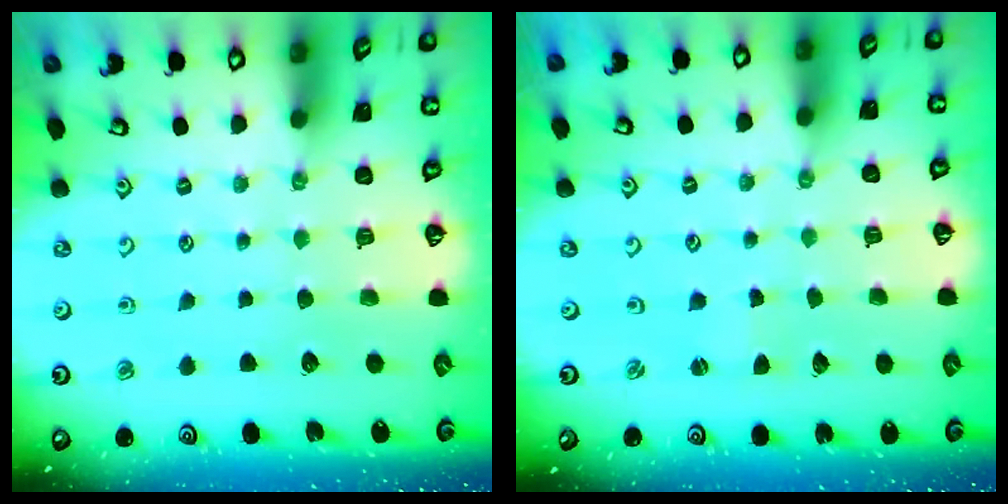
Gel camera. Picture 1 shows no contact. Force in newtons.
{"total": 0.7, "press": 0.7, "slide": 0.1}